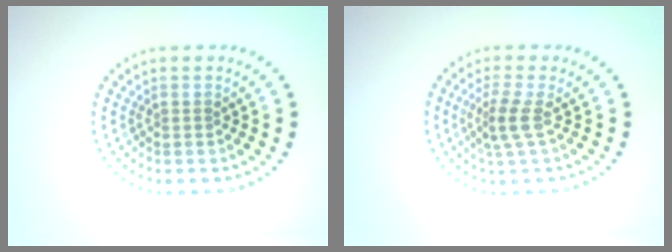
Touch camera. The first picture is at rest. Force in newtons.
{"total": 2.2, "press": 1.7, "slide": 1.4}